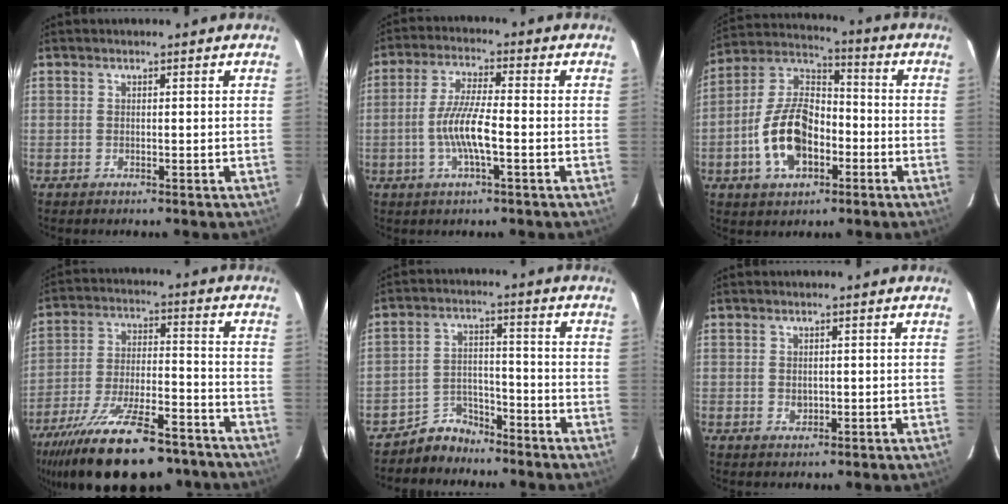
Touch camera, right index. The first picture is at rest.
{"total": 9.6, "force": [-2.9, 1.3, 9.0], "torque": [-0.184, 0.001, -0.057]}
{"total": 14.4, "force": [-4.8, 8.6, 10.6], "torque": [-0.214, 0.022, -0.079]}
{"total": 25.3, "force": [-19.2, 8.4, 14.3], "torque": [-0.271, -0.040, -0.288]}
{"total": 6.2, "force": [-5.4, 3.1, 0.1], "torque": [-0.010, 0.026, -0.092]}
{"total": 1.5, "force": [-0.1, 1.3, 0.8], "torque": [-0.010, 0.002, 0.000]}